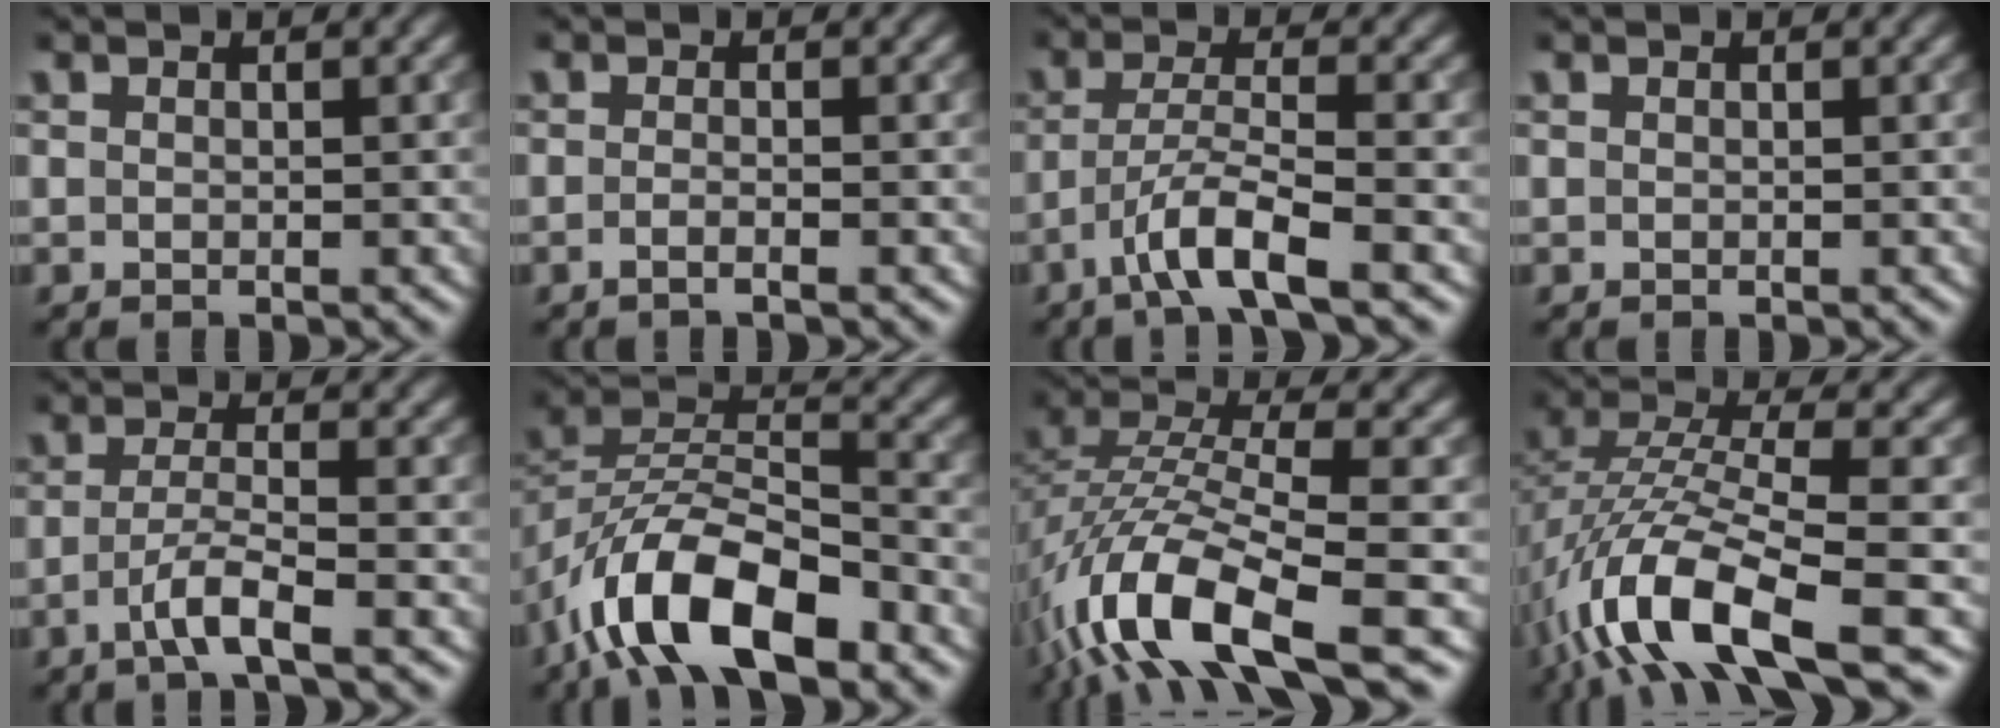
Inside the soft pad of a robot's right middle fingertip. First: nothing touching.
{"total": 1.3, "force": [-0.6, 0.4, 1.1], "torque": [-0.012, -0.005, -0.015]}
{"total": 4.7, "force": [-2.7, 0.7, 3.8], "torque": [-0.067, 0.007, -0.058]}
{"total": 0.0}
{"total": 3.2, "force": [-1.6, 0.4, 2.7], "torque": [-0.049, 0.006, -0.040]}
{"total": 11.4, "force": [-7.0, 4.7, 7.6], "torque": [-0.132, 0.005, -0.143]}
{"total": 11.2, "force": [-5.7, 3.6, 8.9], "torque": [-0.174, 0.005, -0.114]}
{"total": 11.0, "force": [-5.3, 3.4, 9.0], "torque": [-0.176, 0.008, -0.105]}